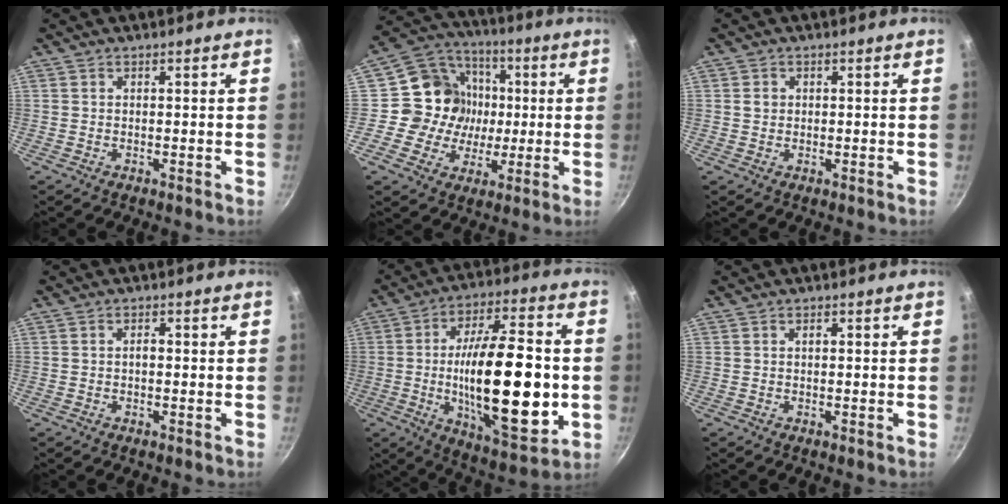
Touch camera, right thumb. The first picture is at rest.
{"total": 14.8, "force": [0.0, 13.5, 6.2], "torque": [-0.053, 0.030, 0.004]}
{"total": 1.6, "force": [0.3, 1.4, 0.6], "torque": [-0.006, 0.002, 0.005]}
{"total": 1.2, "force": [-0.2, 0.8, 0.9], "torque": [-0.011, 0.003, -0.004]}
{"total": 26.4, "force": [-2.5, 10.1, 24.2], "torque": [-0.379, 0.004, -0.027]}
{"total": 0.6, "force": [0.1, 0.4, 0.5], "torque": [-0.007, 0.001, 0.002]}